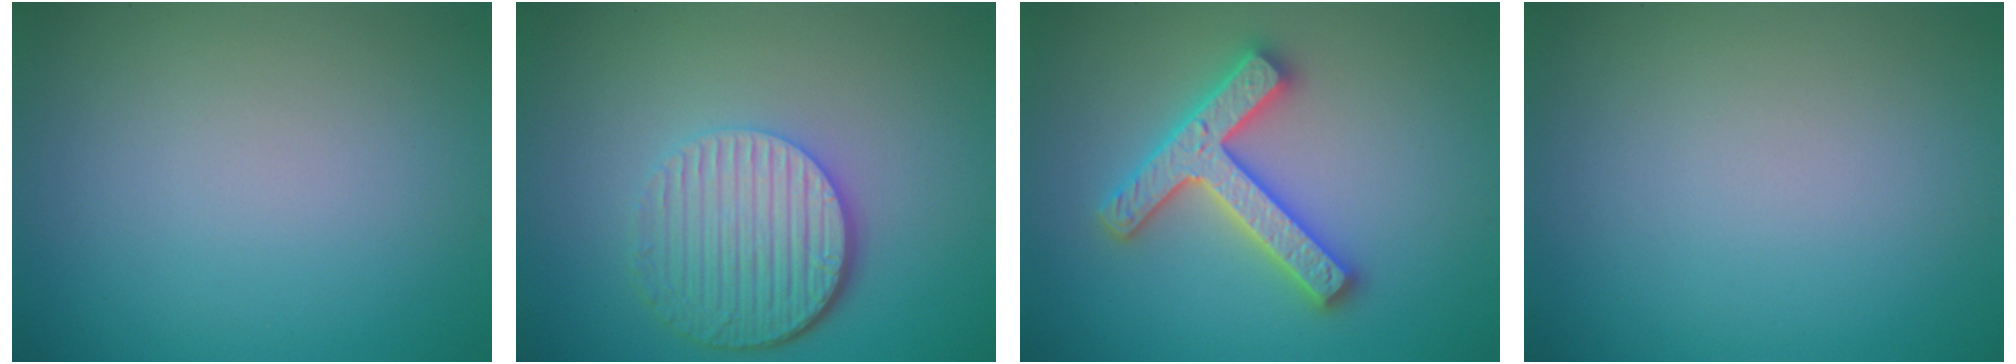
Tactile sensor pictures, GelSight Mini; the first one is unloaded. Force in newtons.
{"total": 5.6, "press": 4.1, "slide": 3.9}
{"total": 4.7, "press": 4.6, "slide": 0.9}
{"total": 0.0}